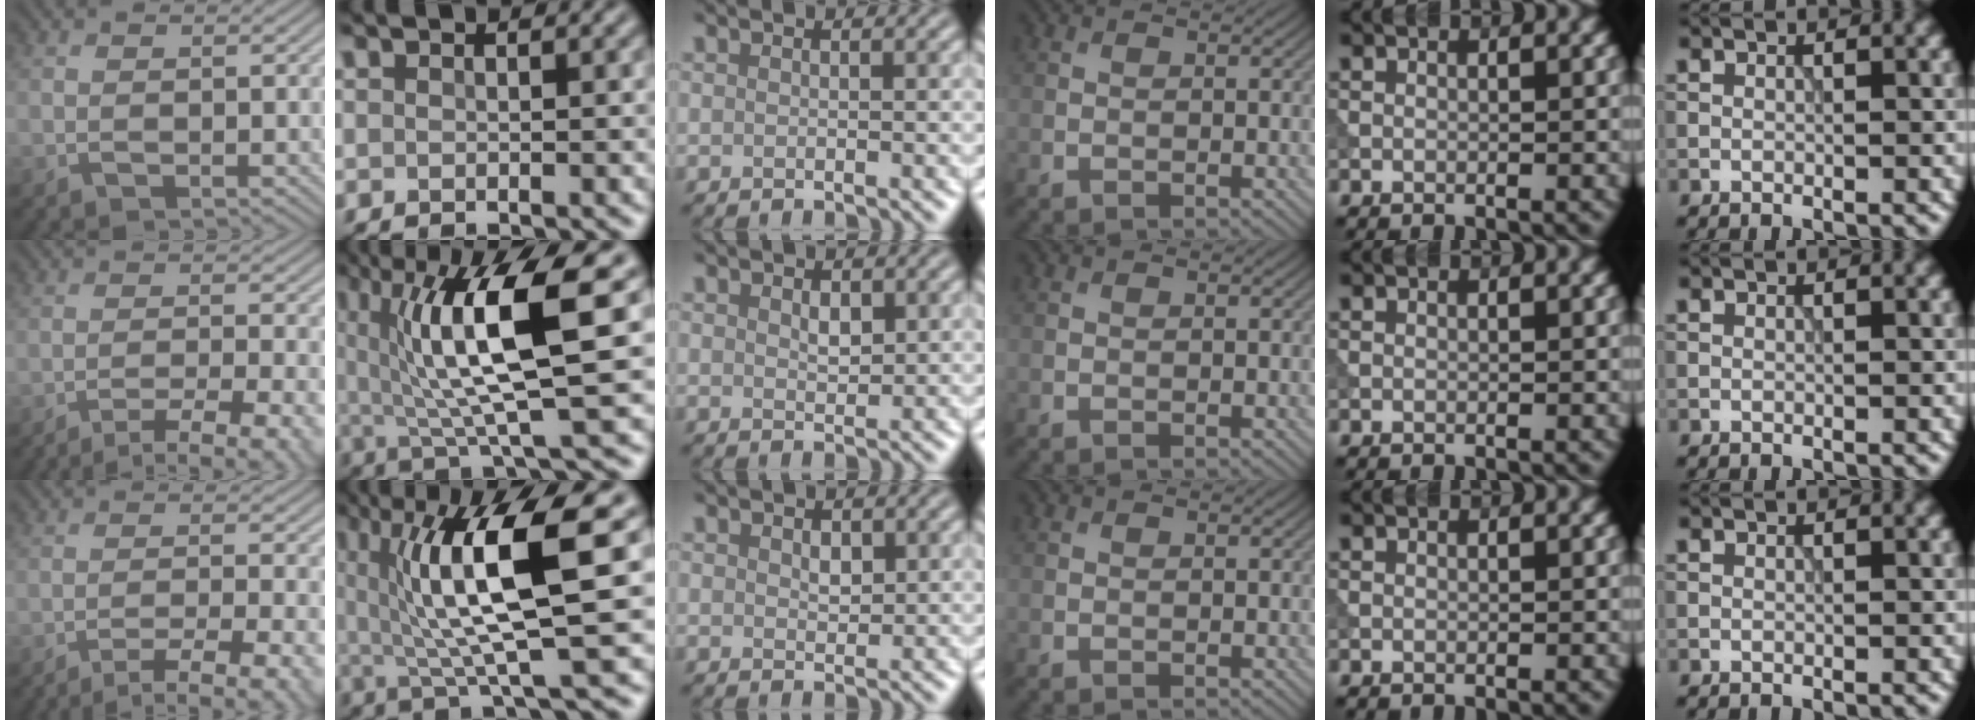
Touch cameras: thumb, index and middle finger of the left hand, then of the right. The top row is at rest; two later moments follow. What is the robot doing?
{"motion": "extract", "object": "tissue"}